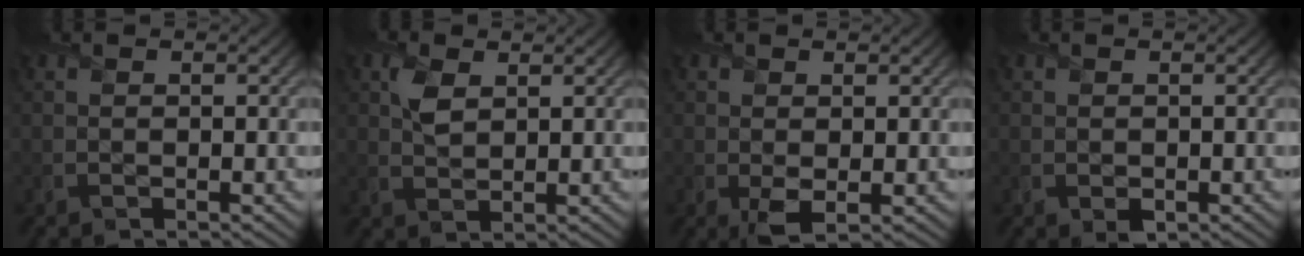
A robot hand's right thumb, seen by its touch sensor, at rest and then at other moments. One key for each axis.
{"total": 3.2, "fx": 1.3, "fy": 1.9, "fz": 2.2, "tx": -0.053, "ty": 0.003, "tz": 0.026}
{"total": 2.3, "fx": -0.1, "fy": 1.4, "fz": 1.8, "tx": -0.039, "ty": -0.010, "tz": -0.002}
{"total": 1.3, "fx": -0.3, "fy": 1.0, "fz": 0.6, "tx": -0.015, "ty": -0.010, "tz": -0.005}